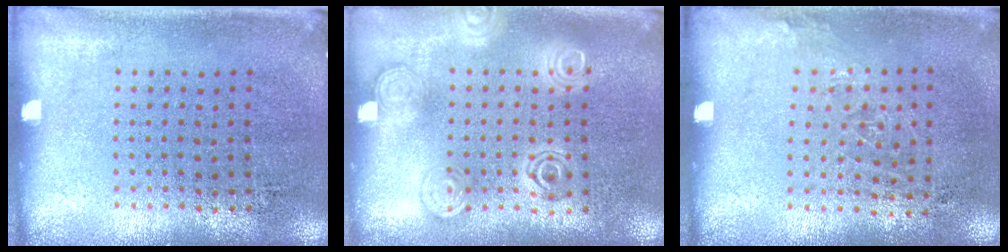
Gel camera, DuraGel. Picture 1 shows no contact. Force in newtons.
{"total": 1.3, "press": 1.3, "slide": 0.1}
{"total": 0.9, "press": 0.7, "slide": 0.6}